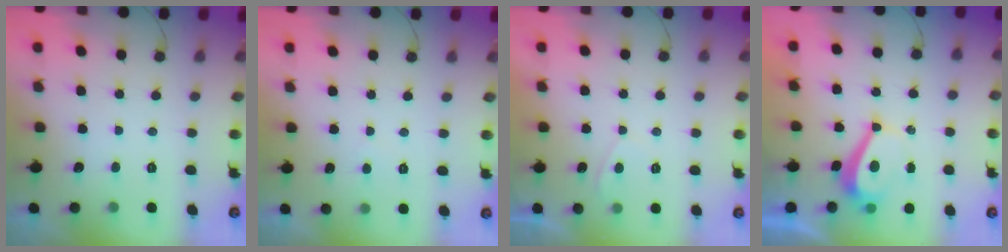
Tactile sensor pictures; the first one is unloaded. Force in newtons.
{"total": 2.9, "press": 2.9, "slide": 0.3}
{"total": 1.0, "press": 0.8, "slide": 0.5}
{"total": 4.9, "press": 4.9, "slide": 0.3}